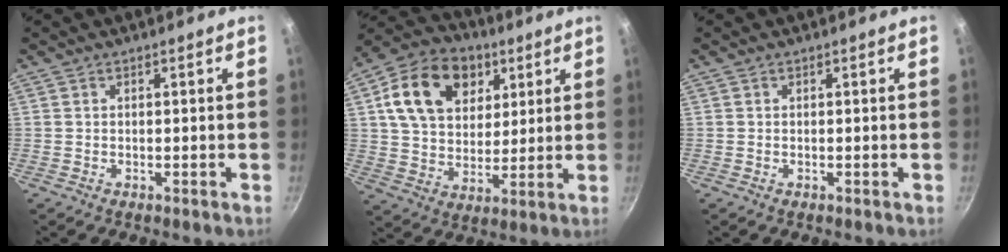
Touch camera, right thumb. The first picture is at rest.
{"total": 18.5, "force": [6.9, 13.3, 10.8], "torque": [-0.162, -0.004, 0.111]}
{"total": 0.0}